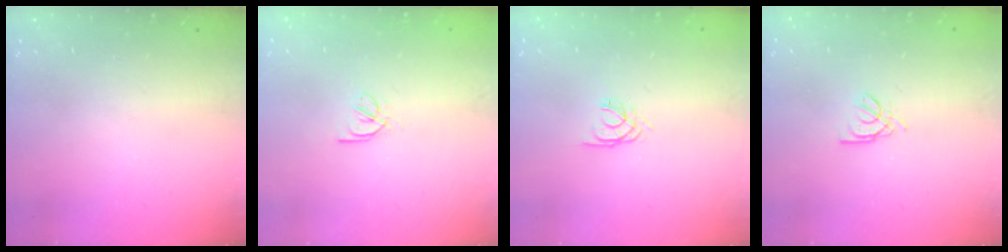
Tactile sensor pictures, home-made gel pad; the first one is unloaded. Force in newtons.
{"total": 2.5, "press": 2.4, "slide": 0.5}
{"total": 1.7, "press": 1.7, "slide": 0.1}
{"total": 2.3, "press": 2.3, "slide": 0.5}